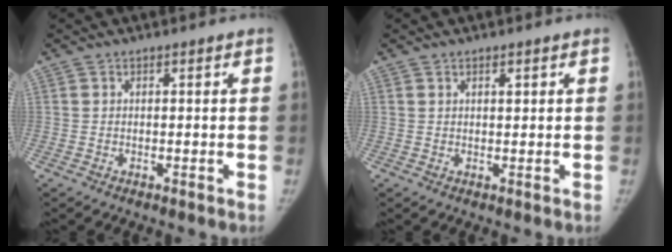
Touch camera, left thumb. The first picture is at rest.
{"total": 1.2, "force": [0.7, 0.5, 0.9], "torque": [-0.008, -0.002, 0.010]}